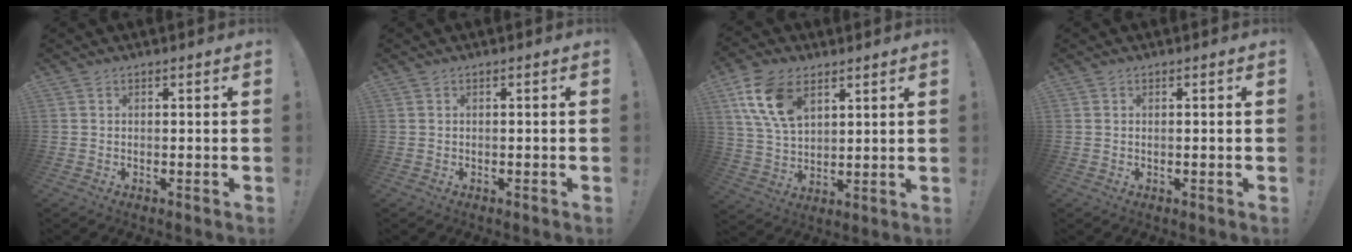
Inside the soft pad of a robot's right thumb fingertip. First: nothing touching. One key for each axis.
{"total": 0.6, "fx": -0.5, "fy": -0.1, "fz": 0.3, "tx": -0.010, "ty": 0.000, "tz": -0.008}
{"total": 15.3, "fx": 7.2, "fy": 9.7, "fz": 9.3, "tx": -0.173, "ty": -0.021, "tz": 0.139}
{"total": 0.5, "fx": 0.4, "fy": 0.1, "fz": 0.3, "tx": -0.006, "ty": 0.001, "tz": 0.007}